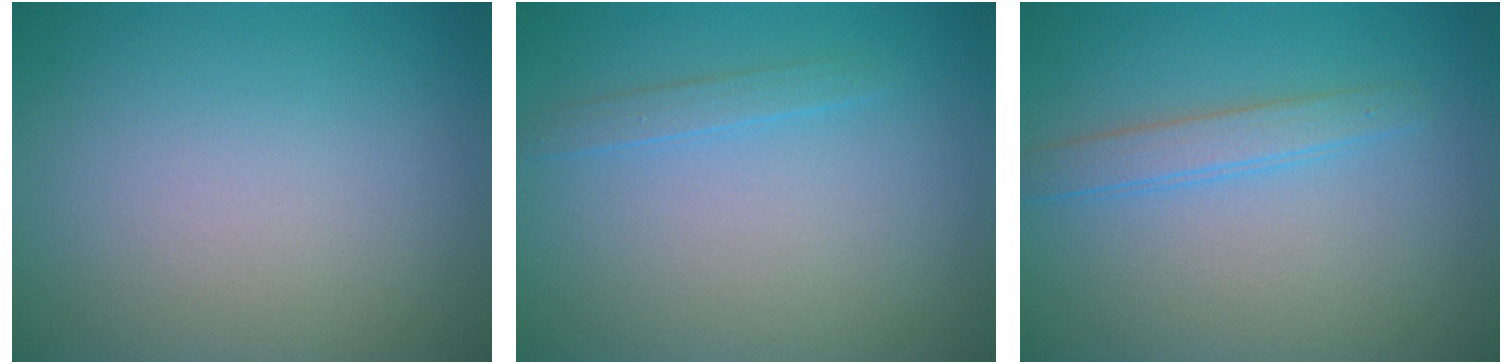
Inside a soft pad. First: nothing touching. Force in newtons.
{"total": 1.1, "press": 1.1, "slide": 0.1}
{"total": 2.1, "press": 2.1, "slide": 0.1}